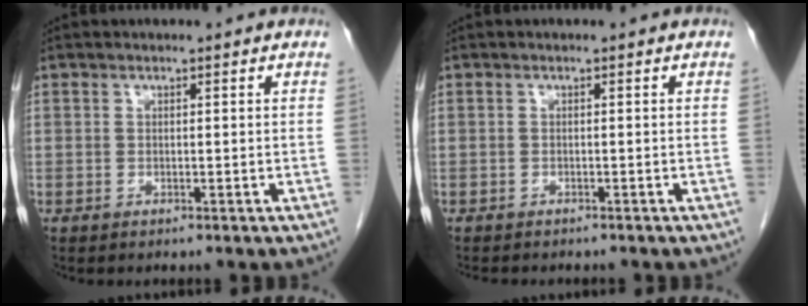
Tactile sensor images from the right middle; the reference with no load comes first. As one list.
[{"total": 3.6, "force": [-3.1, 1.1, 1.5], "torque": [-0.022, -0.007, -0.037]}]